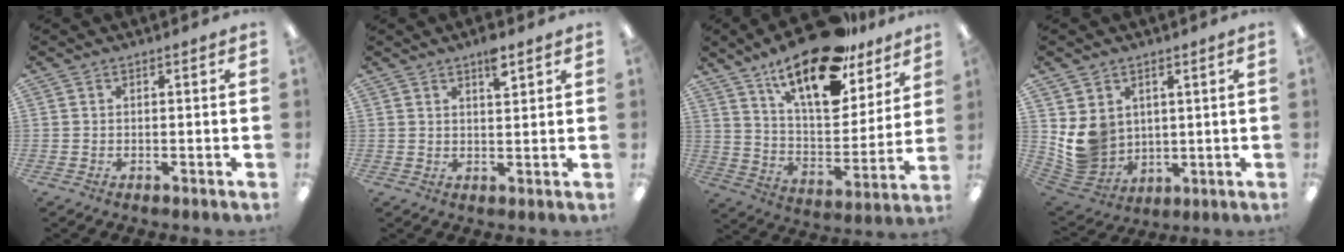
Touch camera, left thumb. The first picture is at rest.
{"total": 4.7, "force": [3.2, 1.5, 3.1], "torque": [-0.045, -0.012, 0.051]}
{"total": 21.0, "force": [14.8, 8.1, 12.4], "torque": [-0.210, -0.089, 0.255]}
{"total": 9.2, "force": [2.9, 8.4, 2.6], "torque": [-0.070, -0.018, 0.065]}